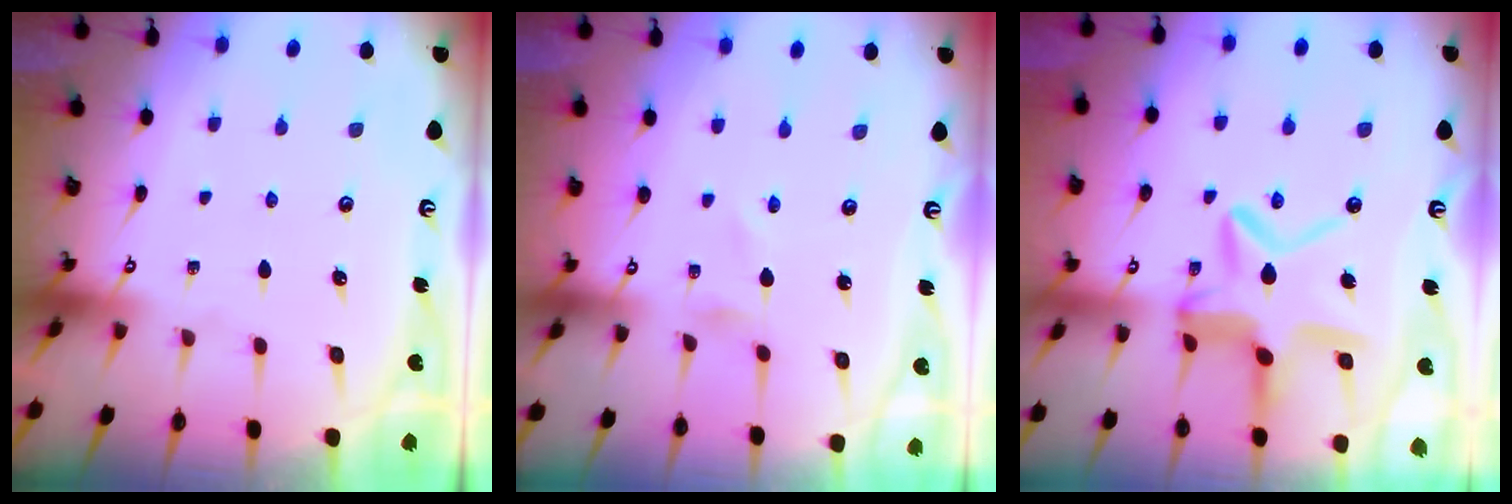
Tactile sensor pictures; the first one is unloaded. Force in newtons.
{"total": 0.0}
{"total": 13.3, "press": 13.2, "slide": 1.3}